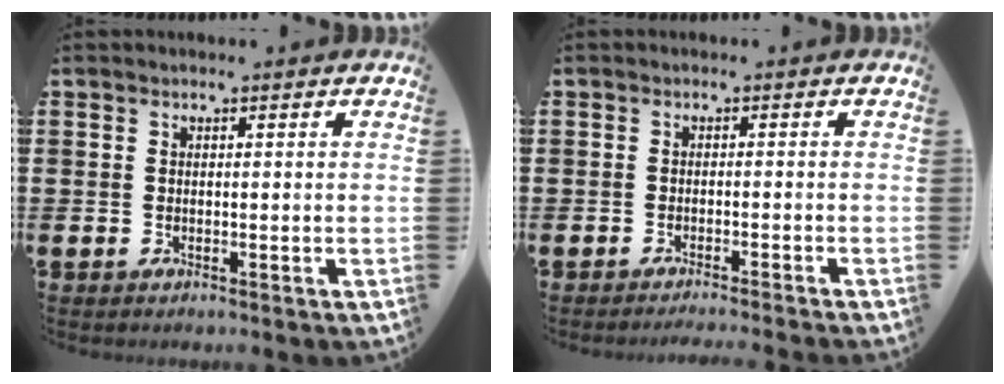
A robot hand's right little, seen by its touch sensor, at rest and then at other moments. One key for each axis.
{"total": 1.1, "fx": -1.1, "fy": -0.3, "fz": 0.1, "tx": 0.000, "ty": 0.001, "tz": -0.022}